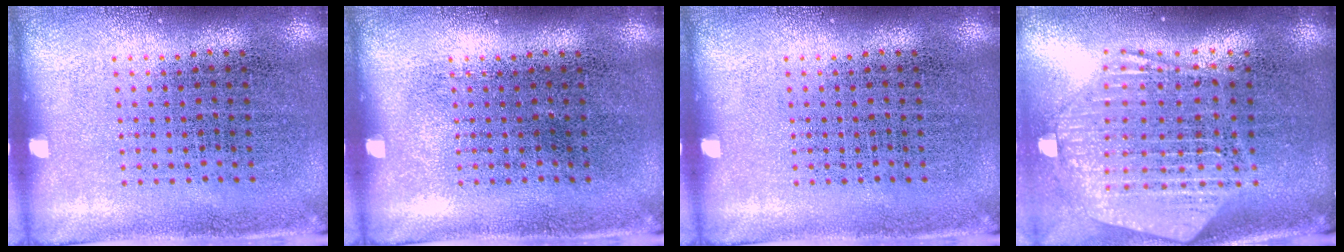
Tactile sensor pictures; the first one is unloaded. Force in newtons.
{"total": 0.0}
{"total": 0.0}
{"total": 2.6, "press": 2.2, "slide": 1.5}